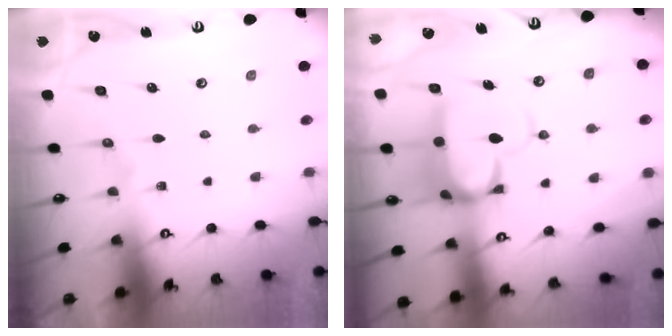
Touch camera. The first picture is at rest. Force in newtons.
{"total": 8.4, "press": 8.1, "slide": 2.1}